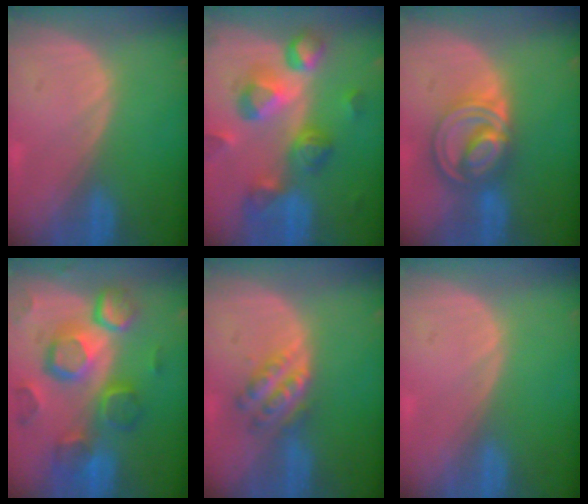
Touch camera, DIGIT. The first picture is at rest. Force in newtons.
{"total": 10.6, "press": 9.5, "slide": 4.7}
{"total": 8.7, "press": 7.3, "slide": 4.7}
{"total": 12.3, "press": 10.6, "slide": 6.2}
{"total": 5.4, "press": 4.9, "slide": 2.2}
{"total": 0.0}